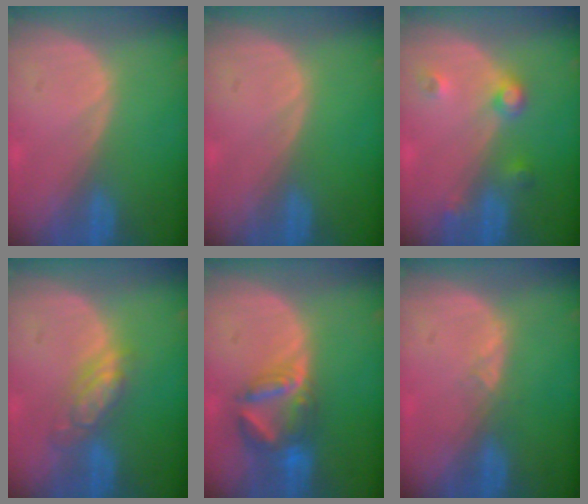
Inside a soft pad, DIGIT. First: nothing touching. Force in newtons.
{"total": 0.0}
{"total": 3.7, "press": 3.4, "slide": 1.3}
{"total": 5.5, "press": 4.7, "slide": 2.8}
{"total": 6.9, "press": 6.3, "slide": 2.9}
{"total": 1.4, "press": 1.2, "slide": 0.8}